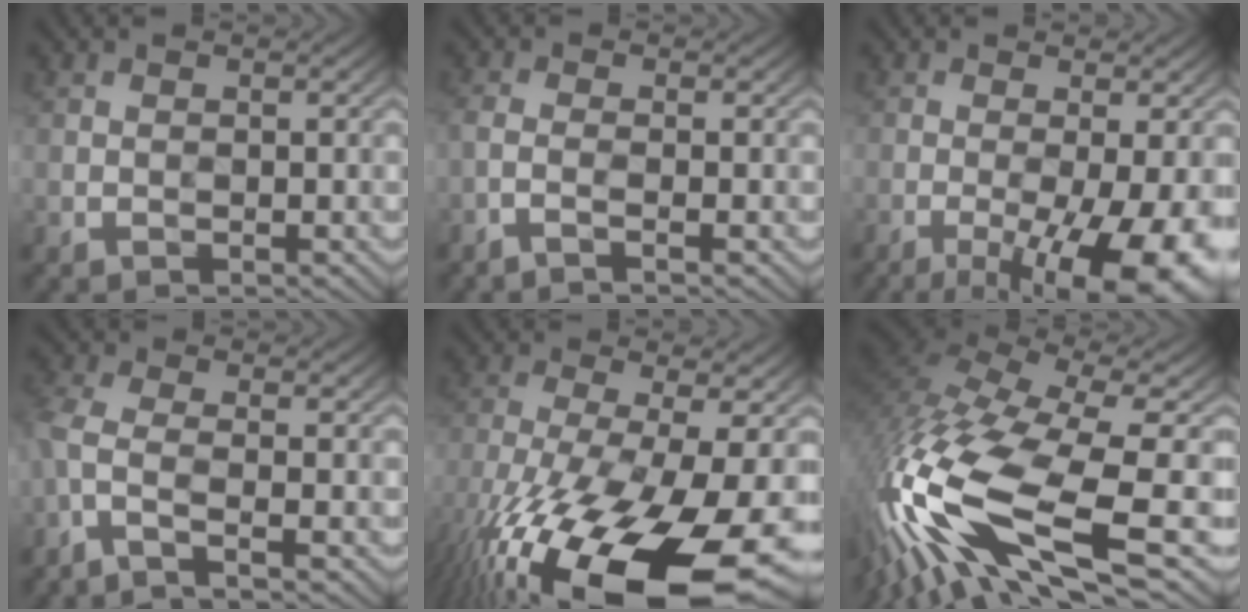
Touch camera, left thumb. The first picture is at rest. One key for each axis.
{"total": 2.0, "fx": -1.1, "fy": 0.4, "fz": 1.6, "tx": -0.032, "ty": 0.004, "tz": -0.035}
{"total": 12.8, "fx": -5.3, "fy": 3.7, "fz": 11.0, "tx": -0.157, "ty": -0.008, "tz": -0.068}
{"total": 3.9, "fx": -2.2, "fy": 0.9, "fz": 3.1, "tx": -0.072, "ty": 0.001, "tz": -0.064}
{"total": 19.5, "fx": -10.6, "fy": 6.5, "fz": 15.1, "tx": -0.306, "ty": -0.043, "tz": -0.172}
{"total": 18.5, "fx": -6.1, "fy": 6.9, "fz": 16.0, "tx": -0.378, "ty": -0.030, "tz": -0.104}